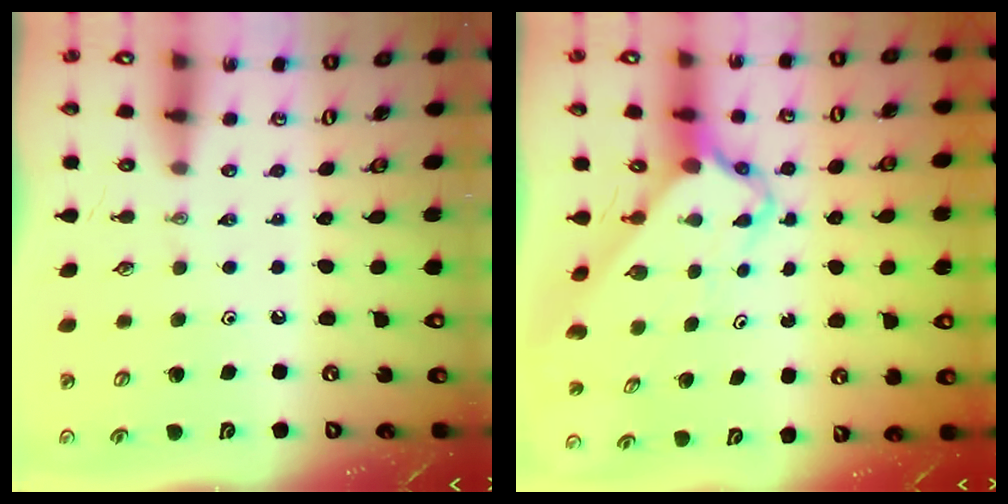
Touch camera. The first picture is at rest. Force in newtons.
{"total": 3.8, "press": 3.8, "slide": 0.4}